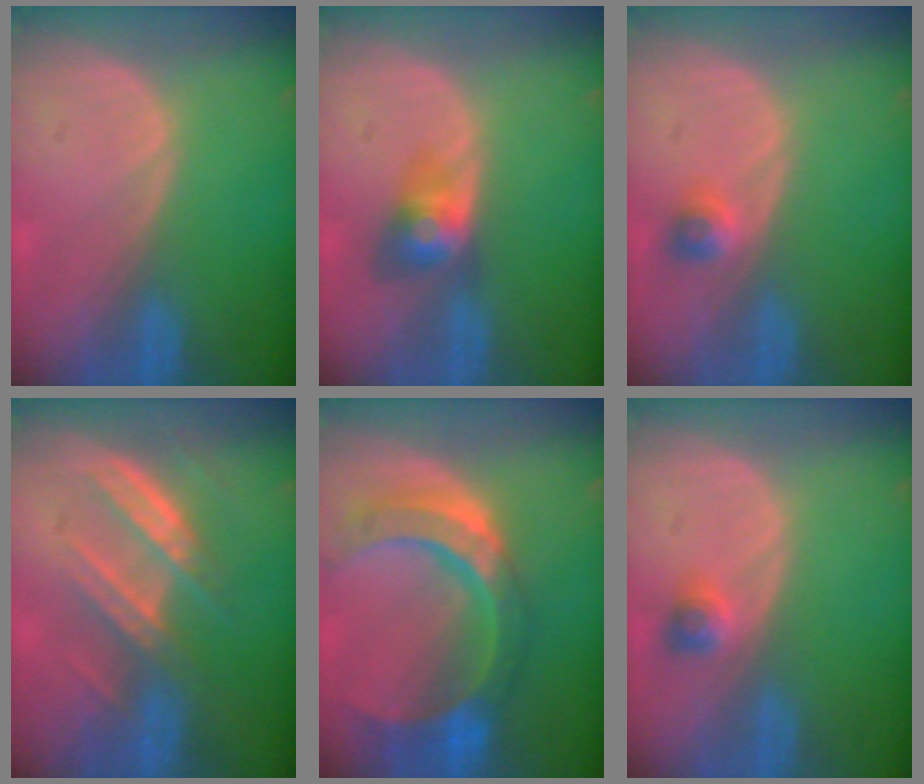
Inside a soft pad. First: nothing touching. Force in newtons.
{"total": 4.0, "press": 4.0, "slide": 0.2}
{"total": 2.4, "press": 2.0, "slide": 1.2}
{"total": 6.8, "press": 6.7, "slide": 1.0}
{"total": 11.2, "press": 9.4, "slide": 6.0}
{"total": 2.3, "press": 2.0, "slide": 1.1}